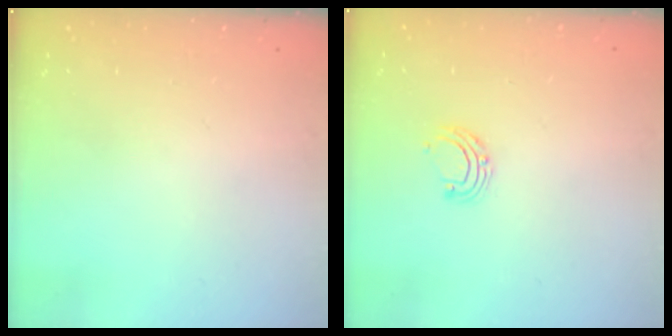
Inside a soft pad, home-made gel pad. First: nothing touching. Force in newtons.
{"total": 6.6, "press": 6.5, "slide": 0.7}